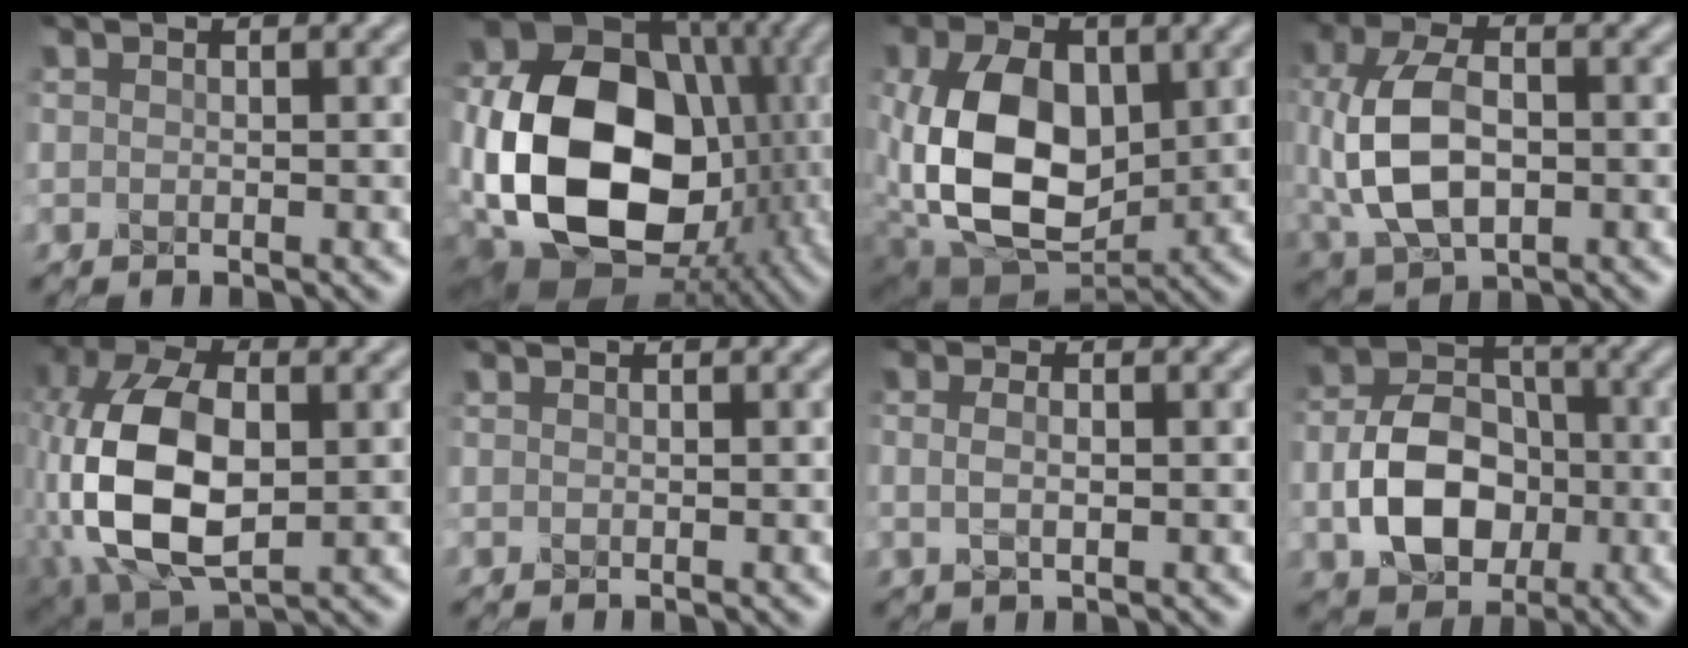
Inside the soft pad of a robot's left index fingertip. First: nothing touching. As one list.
[{"total": 18.8, "force": [-1.9, 14.0, 12.4], "torque": [-0.246, -0.026, -0.026]}, {"total": 12.3, "force": [-0.3, 8.1, 9.2], "torque": [-0.196, -0.018, -0.001]}, {"total": 8.2, "force": [-0.7, 4.9, 6.6], "torque": [-0.150, -0.002, -0.014]}, {"total": 12.4, "force": [-1.8, 7.1, 10.1], "torque": [-0.233, -0.002, -0.036]}, {"total": 0.0}, {"total": 1.5, "force": [-0.3, 0.6, 1.4], "torque": [-0.030, -0.001, 0.000]}, {"total": 8.0, "force": [-2.3, 5.6, 5.2], "torque": [-0.095, -0.001, -0.043]}]